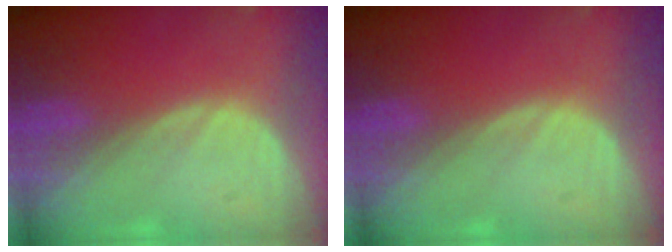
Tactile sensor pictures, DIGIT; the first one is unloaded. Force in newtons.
{"total": 0.0}